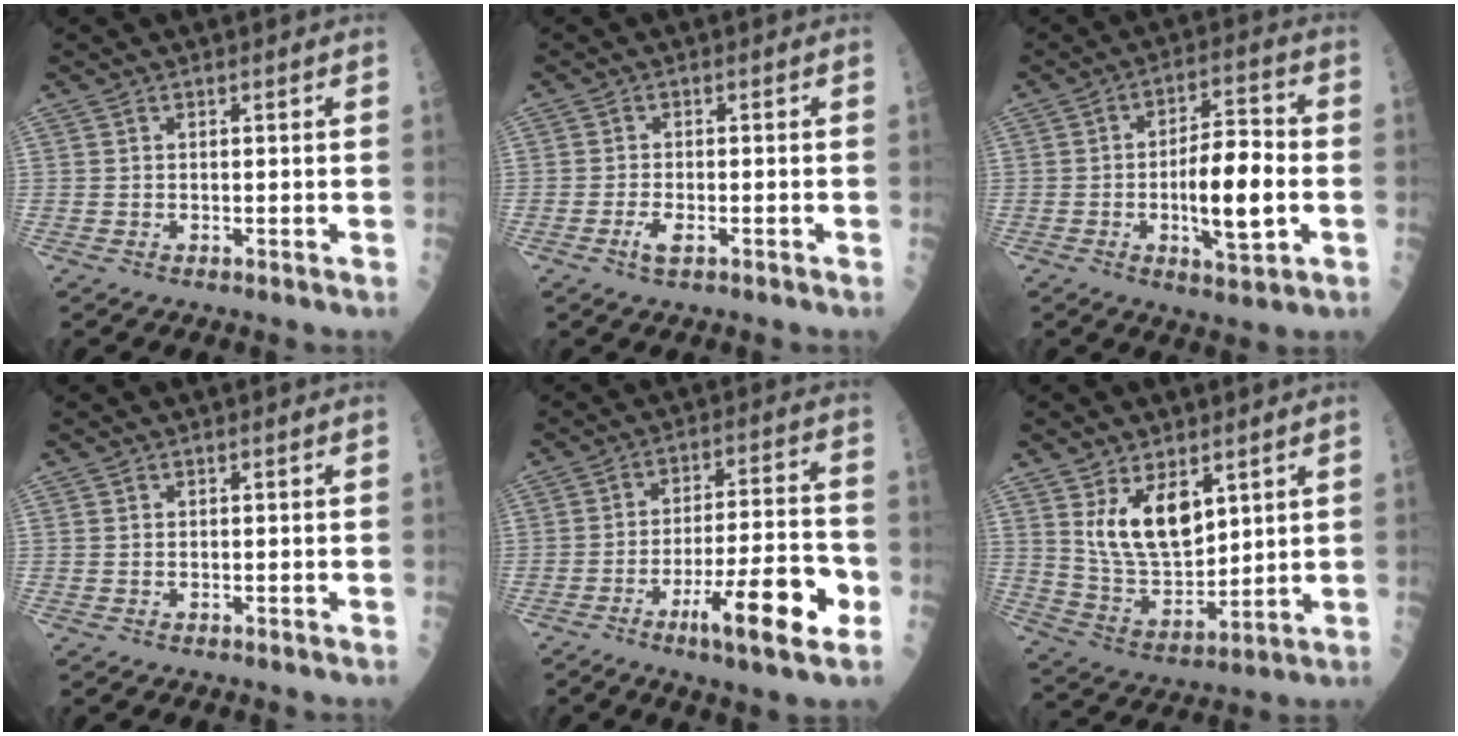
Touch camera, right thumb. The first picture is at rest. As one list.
[{"total": 2.8, "force": [-1.3, 1.0, 2.3], "torque": [-0.045, 0.003, -0.025]}, {"total": 12.9, "force": [-2.0, 4.5, 11.9], "torque": [-0.177, 0.019, -0.032]}, {"total": 0.0}, {"total": 15.9, "force": [-6.4, 3.0, 14.3], "torque": [-0.224, 0.023, -0.097]}, {"total": 12.1, "force": [5.2, 6.4, 8.8], "torque": [-0.129, -0.034, 0.115]}]